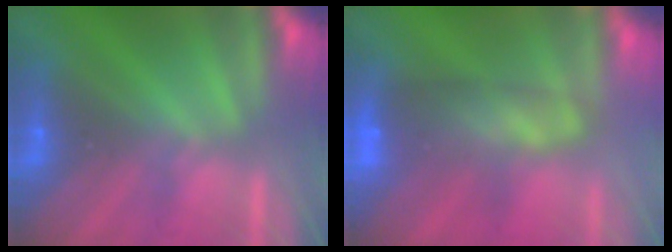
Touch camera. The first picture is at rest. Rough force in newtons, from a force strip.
{"total": 5.7}